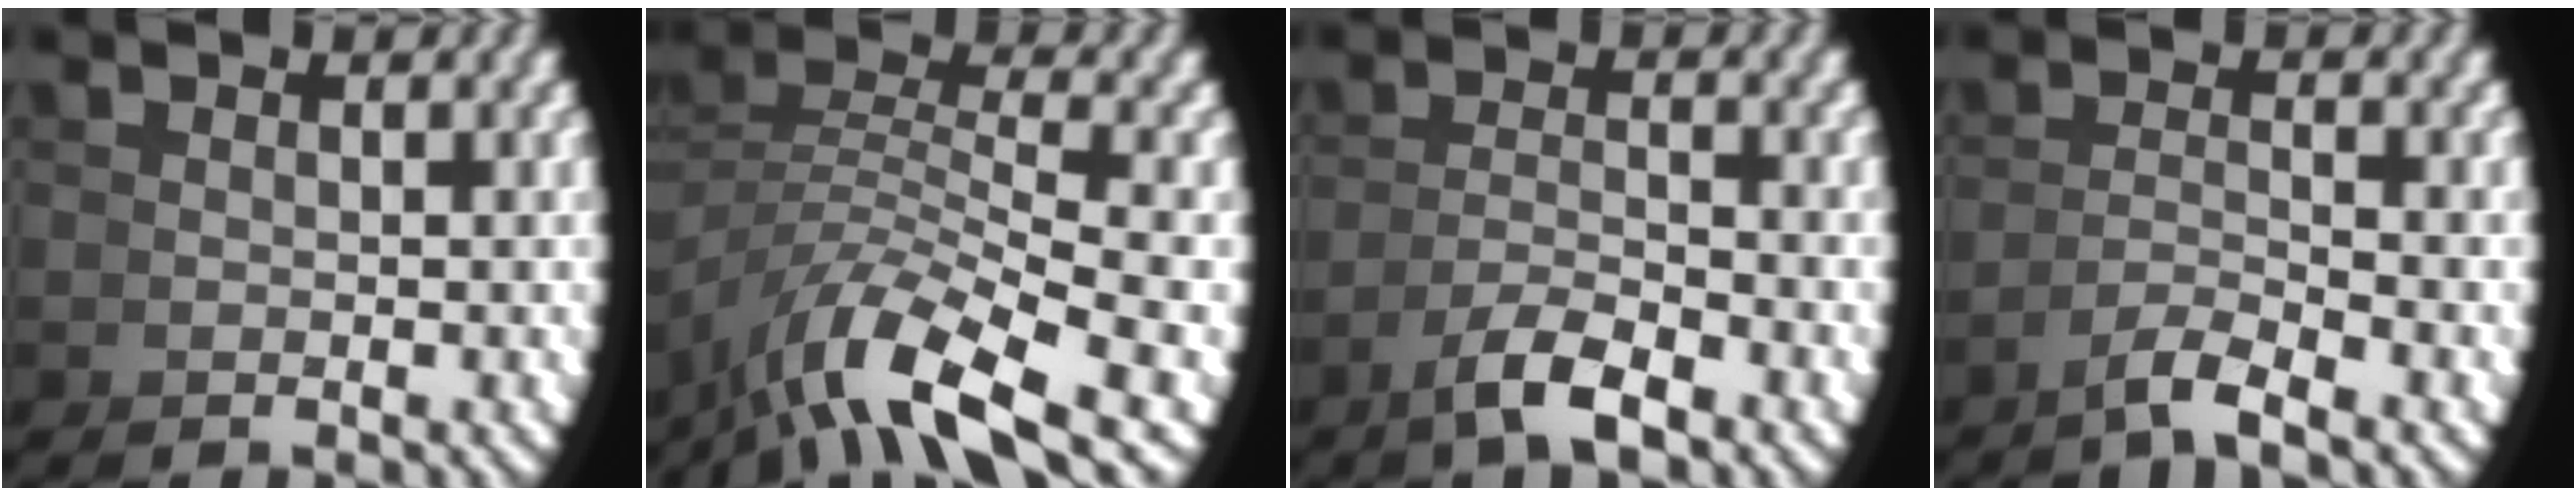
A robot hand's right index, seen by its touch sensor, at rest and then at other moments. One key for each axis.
{"total": 6.8, "fx": -2.0, "fy": 3.4, "fz": 5.5, "tx": -0.110, "ty": -0.017, "tz": -0.018}
{"total": 3.1, "fx": -1.9, "fy": 0.2, "fz": 2.4, "tx": -0.035, "ty": -0.002, "tz": -0.031}
{"total": 2.3, "fx": -1.7, "fy": -0.7, "fz": 1.5, "tx": -0.015, "ty": 0.004, "tz": -0.033}